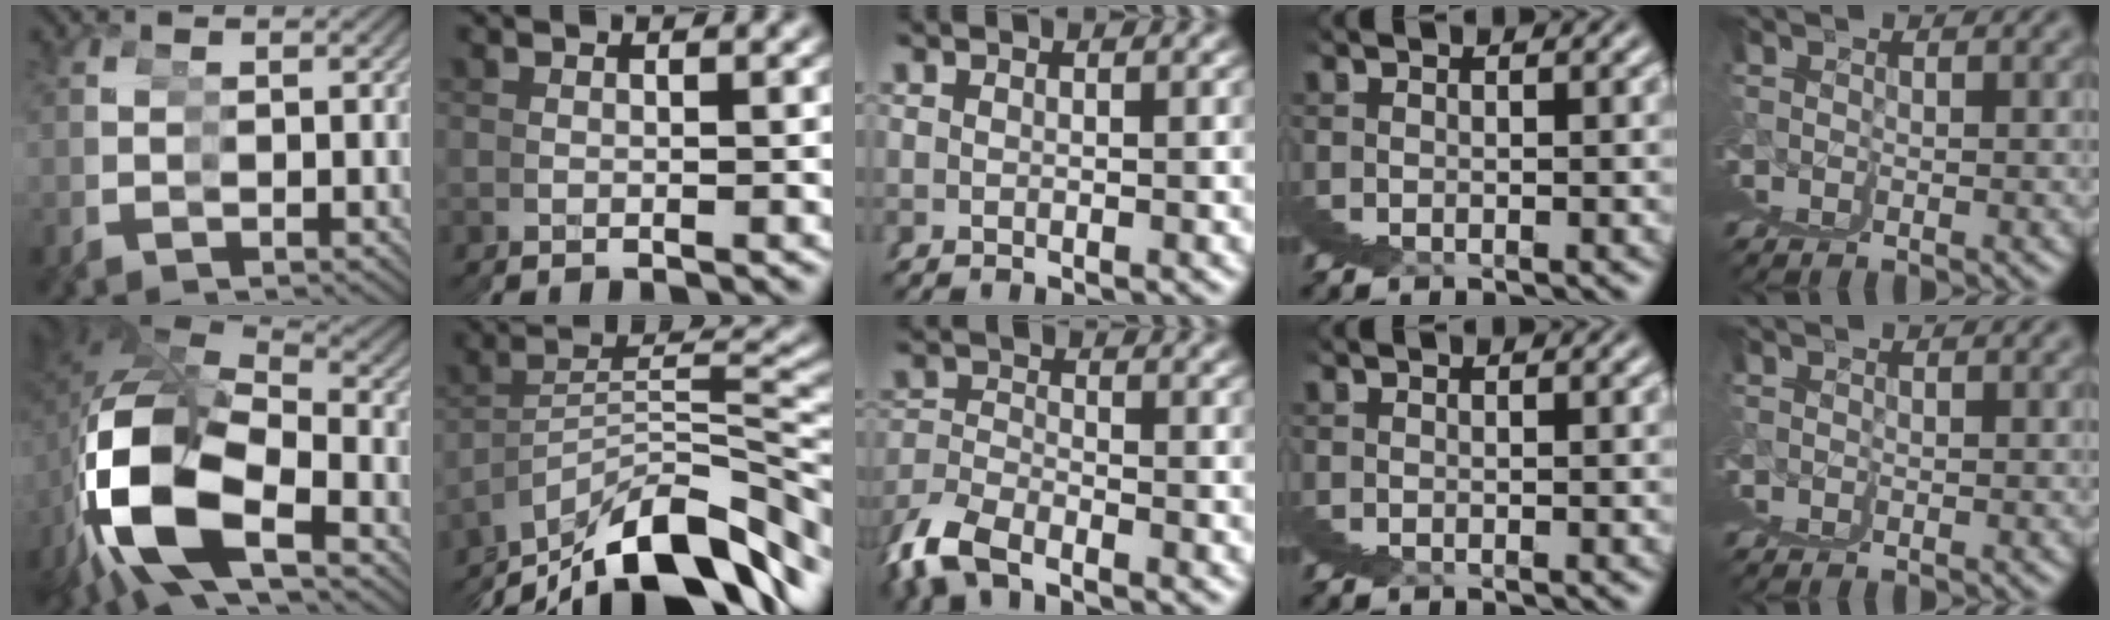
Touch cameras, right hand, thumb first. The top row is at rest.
{"thumb": {"total": 15.6, "force": [-0.7, 10.8, 11.3], "torque": [-0.300, -0.031, 0.011]}, "index": {"total": 10.9, "force": [-3.3, 5.3, 9.0], "torque": [-0.136, 0.005, -0.048]}, "middle": {"total": 4.5, "force": [-3.2, 2.4, 1.9], "torque": [-0.051, -0.015, -0.053]}}